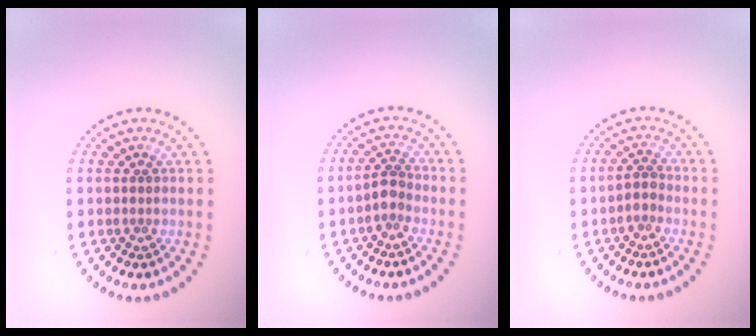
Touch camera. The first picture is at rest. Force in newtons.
{"total": 1.8, "press": 1.4, "slide": 1.1}
{"total": 1.4, "press": 1.1, "slide": 0.8}